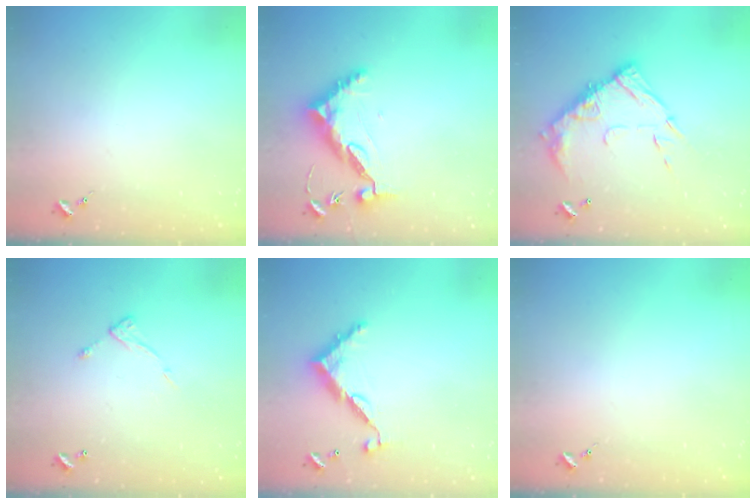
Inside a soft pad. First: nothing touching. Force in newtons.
{"total": 10.2, "press": 10.2, "slide": 0.8}
{"total": 16.0, "press": 15.9, "slide": 1.4}
{"total": 7.7, "press": 7.7, "slide": 0.6}
{"total": 9.2, "press": 9.2, "slide": 0.6}
{"total": 0.0}